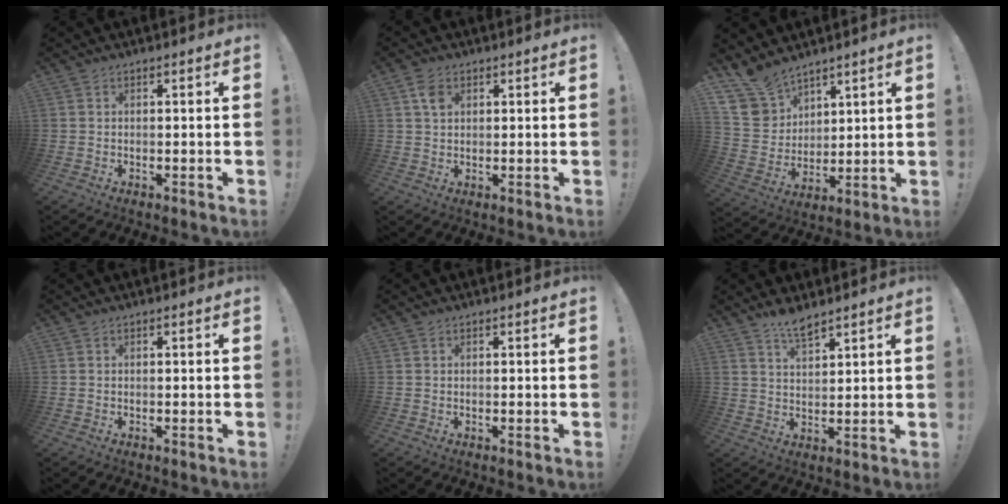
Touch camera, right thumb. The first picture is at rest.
{"total": 4.0, "force": [1.8, 2.7, 2.4], "torque": [-0.035, 0.000, 0.032]}
{"total": 11.5, "force": [9.4, 6.4, 1.9], "torque": [-0.050, -0.072, 0.188]}
{"total": 0.0}
{"total": 0.0}
{"total": 5.8, "force": [5.0, 1.2, 2.7], "torque": [-0.045, -0.033, 0.088]}